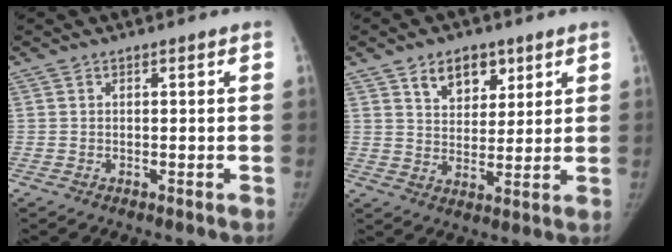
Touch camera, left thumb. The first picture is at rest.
{"total": 8.4, "force": [4.8, 5.5, 4.2], "torque": [-0.032, -0.025, 0.080]}